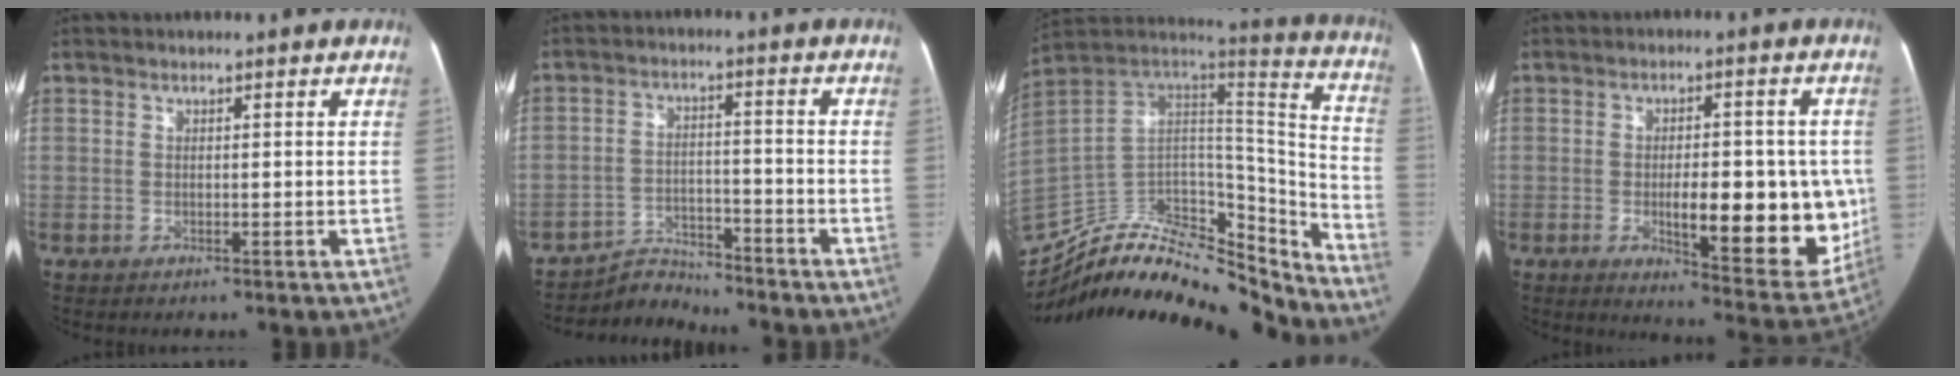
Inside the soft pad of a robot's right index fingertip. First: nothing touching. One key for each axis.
{"total": 5.4, "fx": -5.1, "fy": 1.2, "fz": -1.3, "tx": 0.021, "ty": 0.014, "tz": -0.084}
{"total": 31.4, "fx": -27.6, "fy": 10.5, "fz": 10.6, "tx": -0.170, "ty": 0.028, "tz": -0.401}
{"total": 15.2, "fx": -2.4, "fy": 5.1, "fz": 14.2, "tx": -0.161, "ty": -0.003, "tz": -0.019}